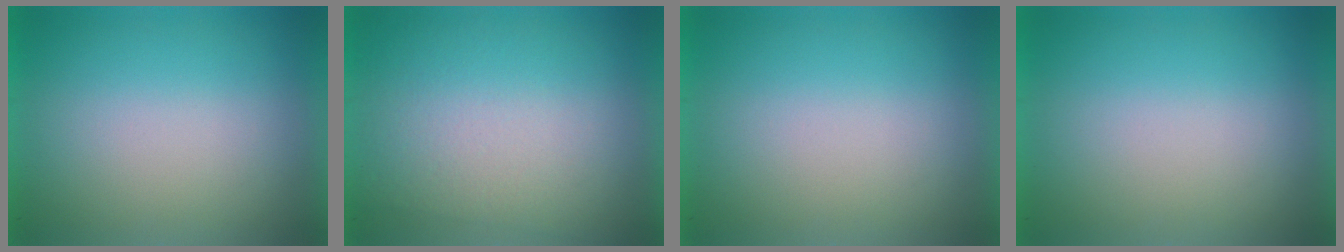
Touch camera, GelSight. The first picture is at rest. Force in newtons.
{"total": 2.8}
{"total": 0.0}
{"total": 0.0}